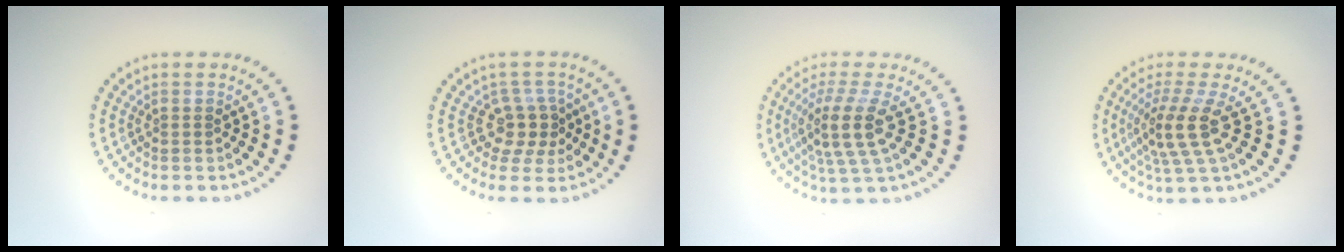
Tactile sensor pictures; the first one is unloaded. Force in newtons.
{"total": 2.9, "press": 2.2, "slide": 1.9}
{"total": 4.3, "press": 3.3, "slide": 2.8}
{"total": 4.1, "press": 3.0, "slide": 2.7}